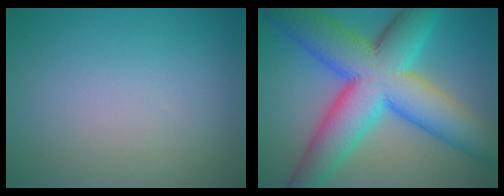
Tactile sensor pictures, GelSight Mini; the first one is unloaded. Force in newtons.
{"total": 13.5, "press": 13.5, "slide": 0.2}